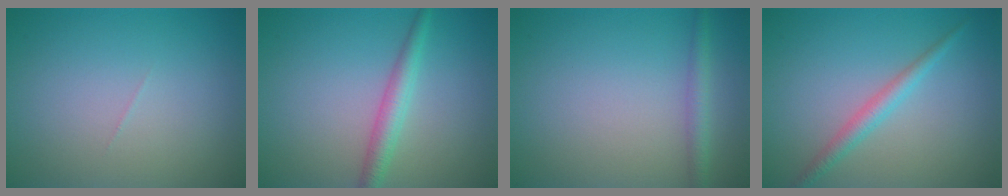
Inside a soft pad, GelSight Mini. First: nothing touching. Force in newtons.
{"total": 2.5, "press": 2.5, "slide": 0.1}
{"total": 1.7, "press": 1.7, "slide": 0.1}
{"total": 2.0, "press": 2.0, "slide": 0.1}